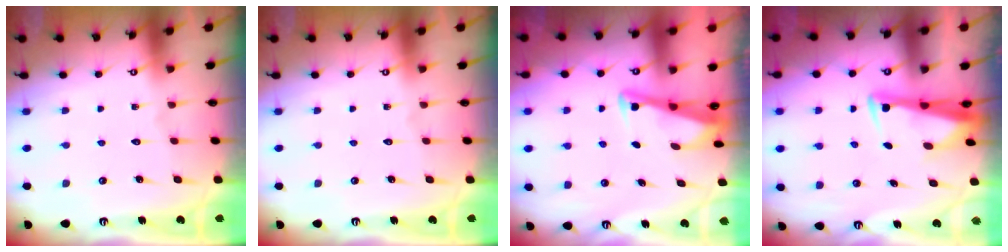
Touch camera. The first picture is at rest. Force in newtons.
{"total": 0.0}
{"total": 3.4, "press": 3.4, "slide": 0.4}
{"total": 3.6, "press": 3.5, "slide": 0.9}